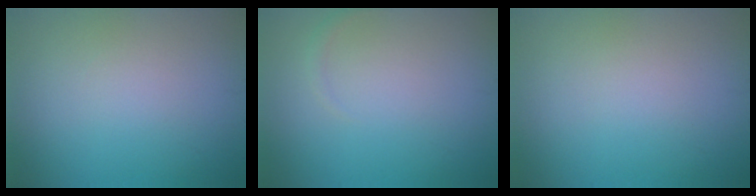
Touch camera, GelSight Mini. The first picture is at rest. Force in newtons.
{"total": 0.6, "press": 0.6, "slide": 0.0}
{"total": 0.0}